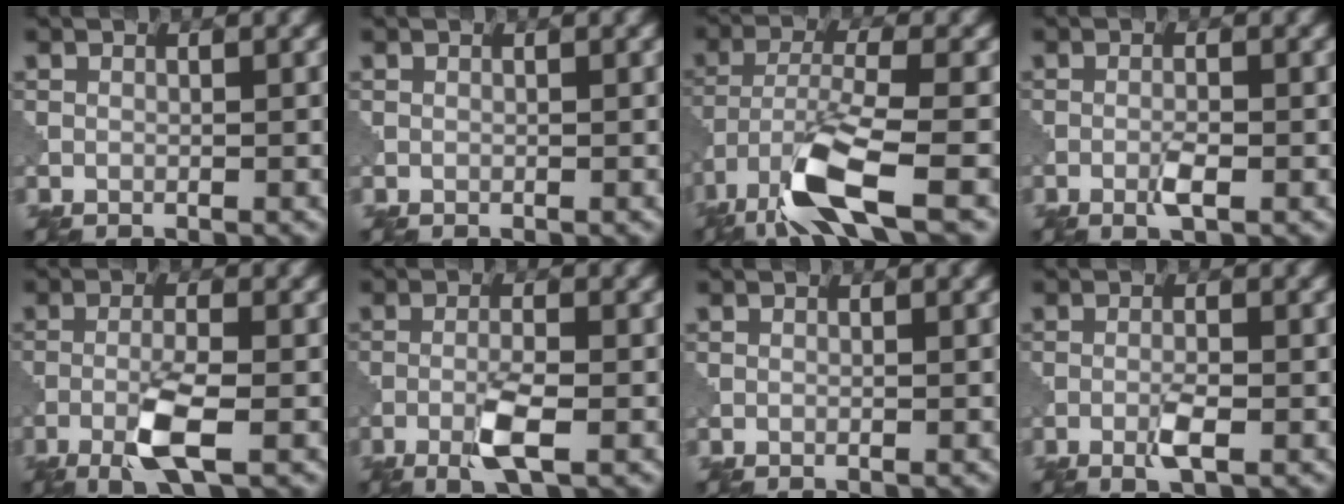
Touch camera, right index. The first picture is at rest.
{"total": 0.0}
{"total": 8.9, "force": [-5.2, 2.1, 6.9], "torque": [-0.135, -0.005, -0.106]}
{"total": 1.8, "force": [-0.7, 0.3, 1.6], "torque": [-0.032, 0.000, -0.017]}
{"total": 4.6, "force": [-2.1, 0.7, 4.0], "torque": [-0.077, 0.002, -0.046]}
{"total": 3.6, "force": [-1.6, 0.6, 3.2], "torque": [-0.062, 0.003, -0.035]}
{"total": 0.0}
{"total": 2.2, "force": [-0.9, 0.3, 2.0], "torque": [-0.039, 0.001, -0.021]}